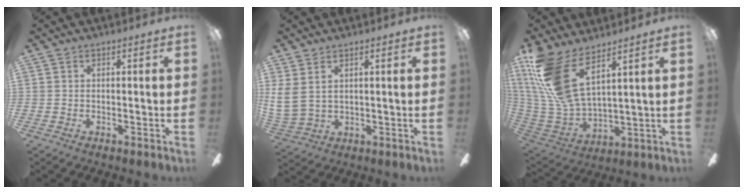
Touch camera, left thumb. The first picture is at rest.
{"total": 8.3, "force": [4.0, 5.3, 5.0], "torque": [-0.129, -0.017, 0.078]}
{"total": 17.8, "force": [9.7, 7.0, 13.2], "torque": [-0.306, -0.055, 0.172]}